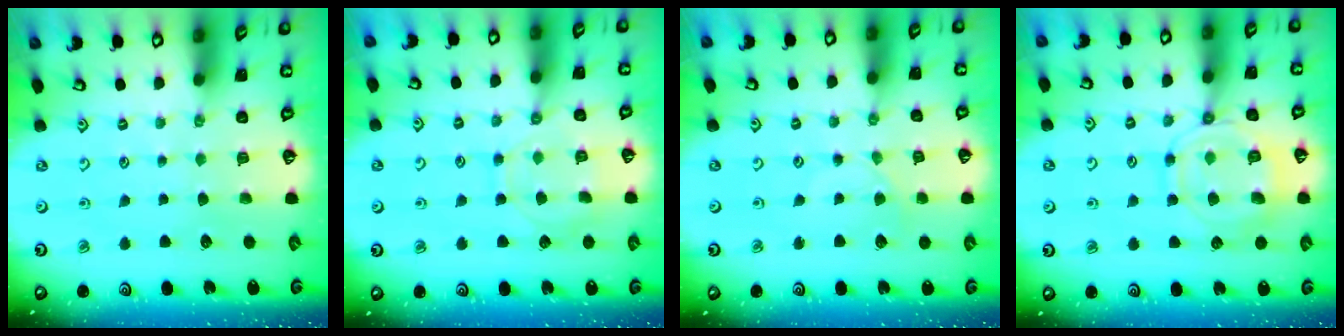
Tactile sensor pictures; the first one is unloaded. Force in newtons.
{"total": 10.2, "press": 10.1, "slide": 0.8}
{"total": 1.5, "press": 1.5, "slide": 0.4}
{"total": 12.8, "press": 12.7, "slide": 1.2}